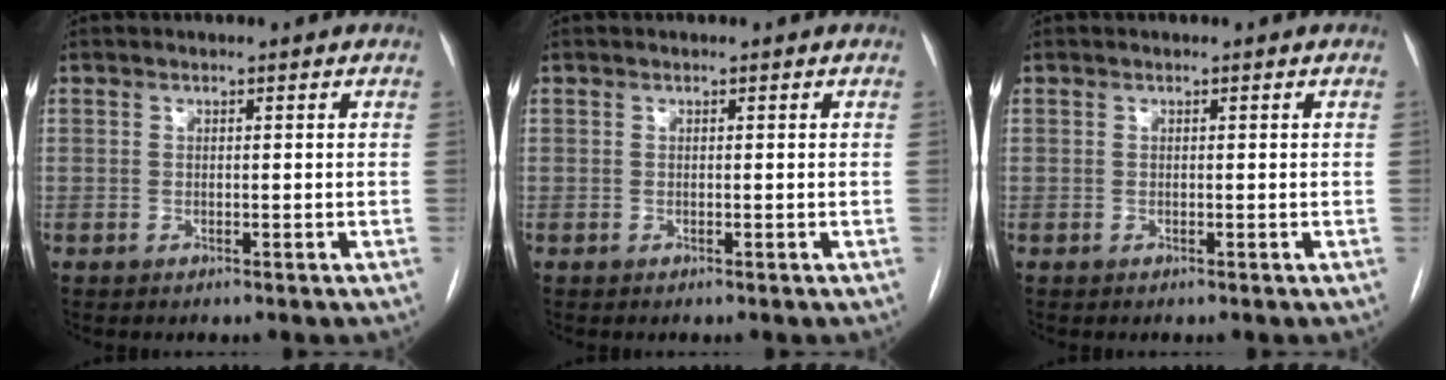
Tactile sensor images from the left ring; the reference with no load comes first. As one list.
[{"total": 0.0}, {"total": 0.0}]